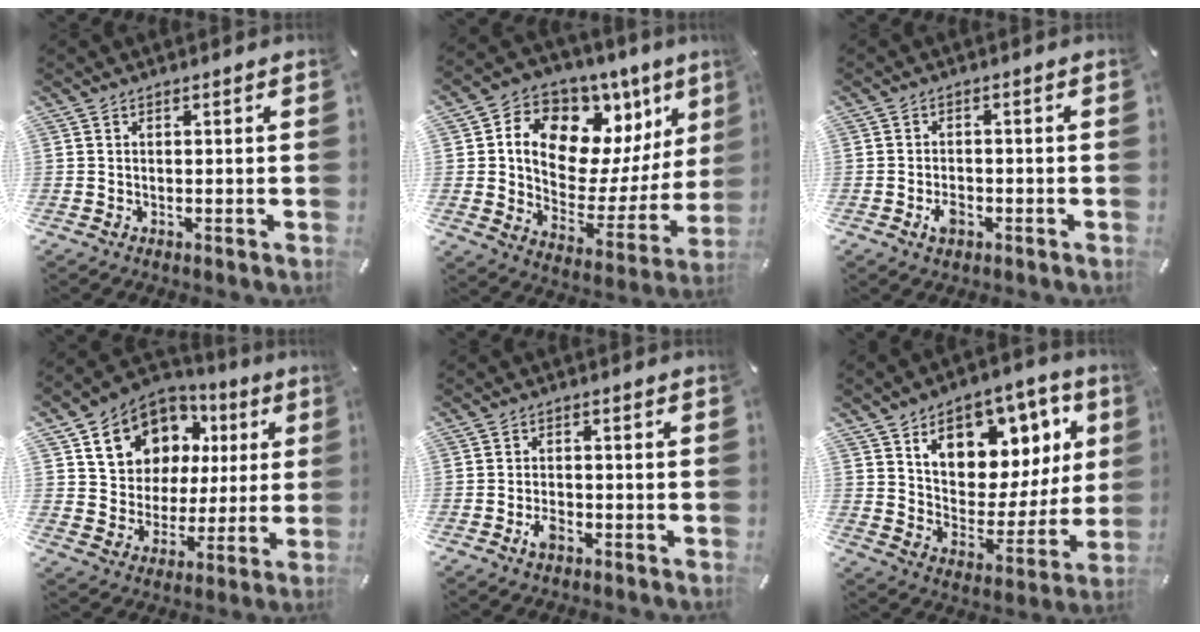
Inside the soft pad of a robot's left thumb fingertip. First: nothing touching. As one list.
[{"total": 13.0, "force": [6.5, 9.3, 6.4], "torque": [-0.094, -0.069, 0.113]}, {"total": 3.3, "force": [-1.4, 2.1, 2.1], "torque": [-0.043, 0.004, -0.026]}, {"total": 12.8, "force": [5.7, 10.9, 3.5], "torque": [-0.082, -0.036, 0.116]}, {"total": 3.3, "force": [-1.7, 1.9, 2.1], "torque": [-0.042, 0.006, -0.031]}, {"total": 14.5, "force": [8.6, 9.5, 6.7], "torque": [-0.094, -0.063, 0.148]}]